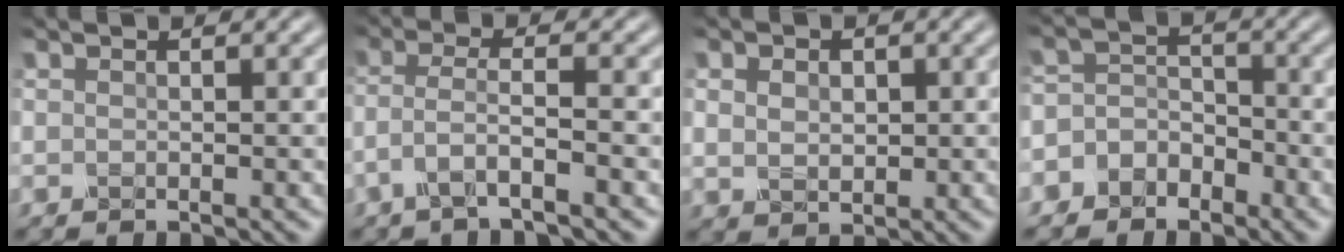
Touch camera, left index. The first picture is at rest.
{"total": 3.5, "force": [-1.9, 0.5, 2.9], "torque": [-0.058, 0.005, -0.046]}
{"total": 2.6, "force": [0.6, 2.0, 1.6], "torque": [-0.032, 0.005, 0.010]}
{"total": 3.8, "force": [-2.5, 2.8, 0.6], "torque": [0.025, 0.007, -0.060]}